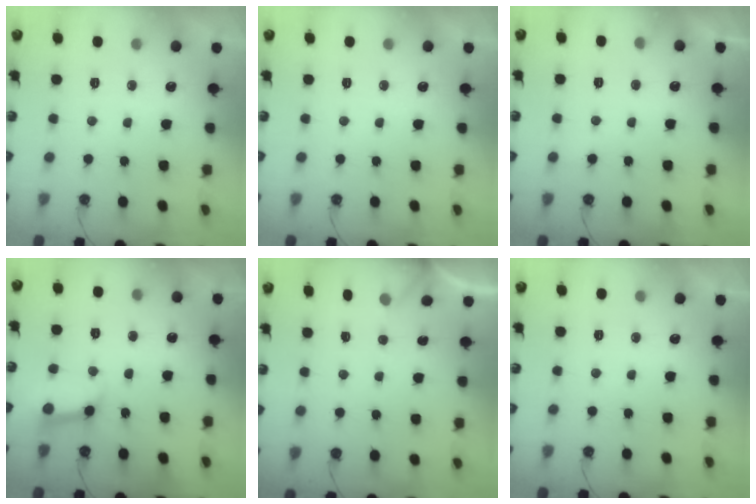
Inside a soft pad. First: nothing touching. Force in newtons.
{"total": 0.0}
{"total": 5.7, "press": 5.7, "slide": 0.3}
{"total": 9.3, "press": 9.2, "slide": 1.1}
{"total": 3.0, "press": 3.0, "slide": 0.2}
{"total": 0.0}